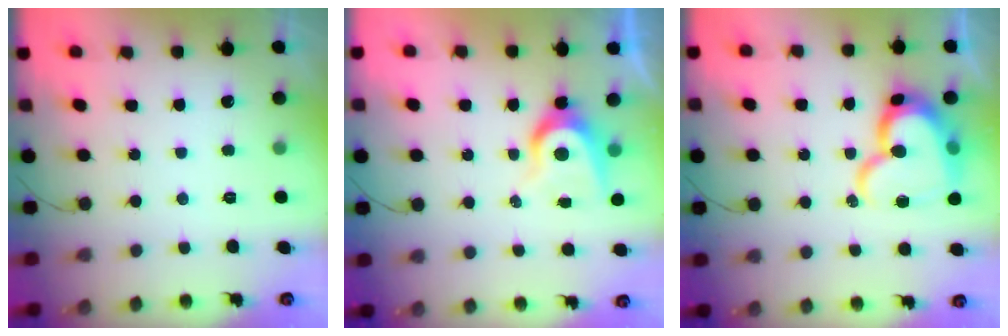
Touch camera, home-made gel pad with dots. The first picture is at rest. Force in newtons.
{"total": 7.1, "press": 7.1, "slide": 0.5}
{"total": 17.9, "press": 17.8, "slide": 1.3}